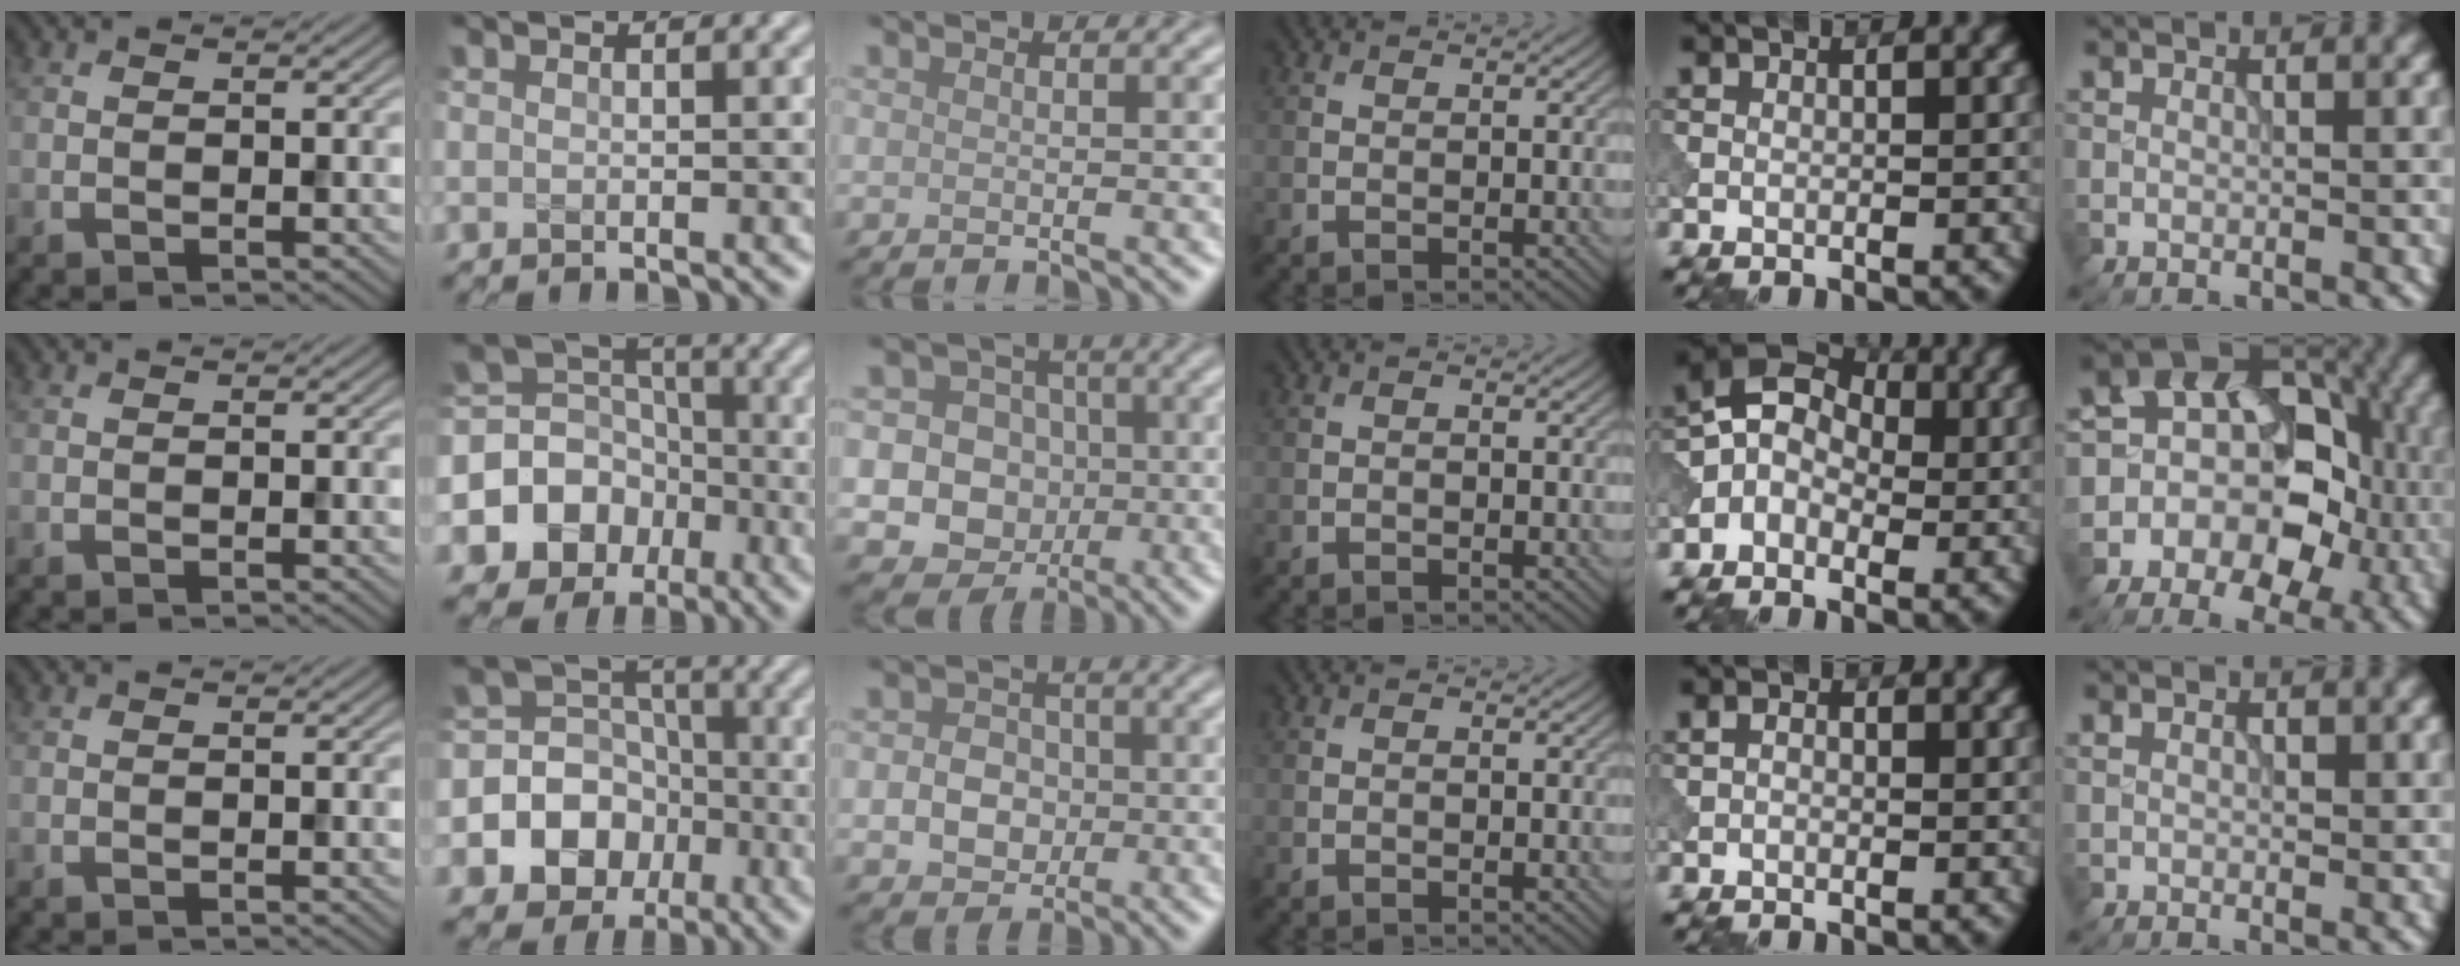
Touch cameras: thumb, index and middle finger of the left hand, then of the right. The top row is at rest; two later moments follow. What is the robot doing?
{"motion": "insert", "object": "peg toy"}